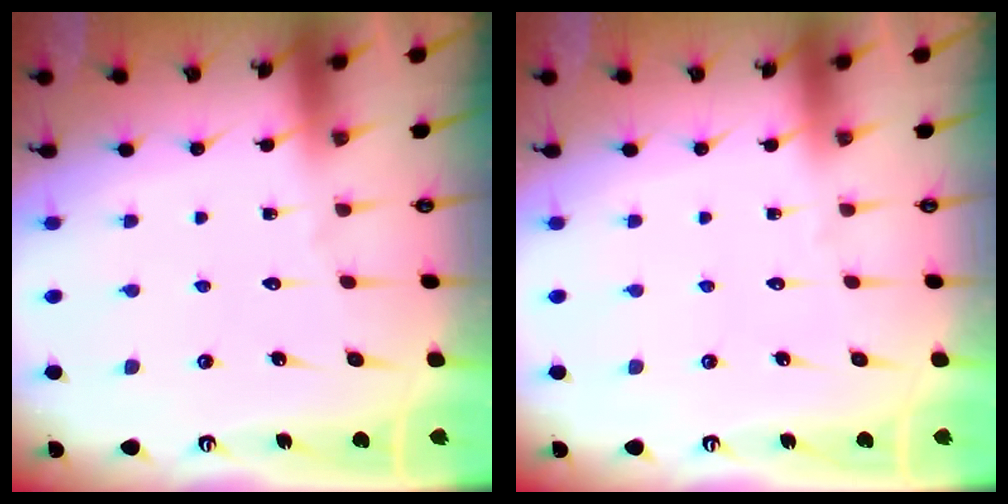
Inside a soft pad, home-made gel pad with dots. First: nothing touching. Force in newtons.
{"total": 0.0}